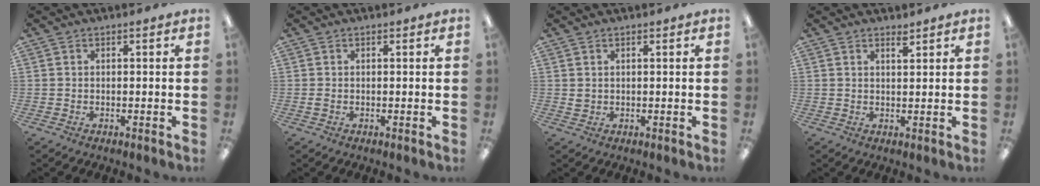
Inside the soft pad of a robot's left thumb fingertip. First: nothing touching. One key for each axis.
{"total": 0.9, "fx": 0.0, "fy": 0.5, "fz": 0.7, "tx": -0.013, "ty": 0.003, "tz": -0.001}
{"total": 1.2, "fx": 0.7, "fy": 0.9, "fz": 0.4, "tx": -0.010, "ty": 0.003, "tz": 0.012}
{"total": 1.9, "fx": 1.7, "fy": 0.2, "fz": 0.8, "tx": -0.012, "ty": -0.006, "tz": 0.029}